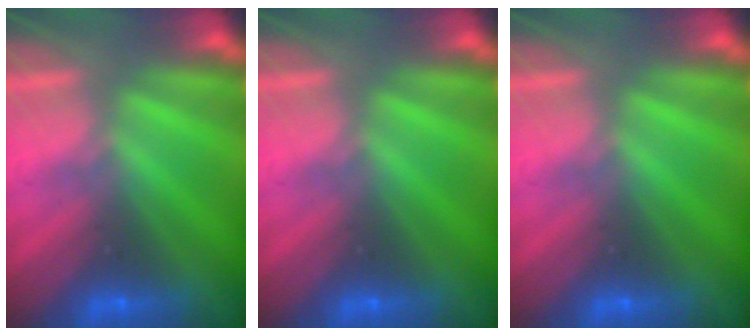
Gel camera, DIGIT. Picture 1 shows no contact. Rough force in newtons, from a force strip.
{"total": 0.0}
{"total": 0.0}